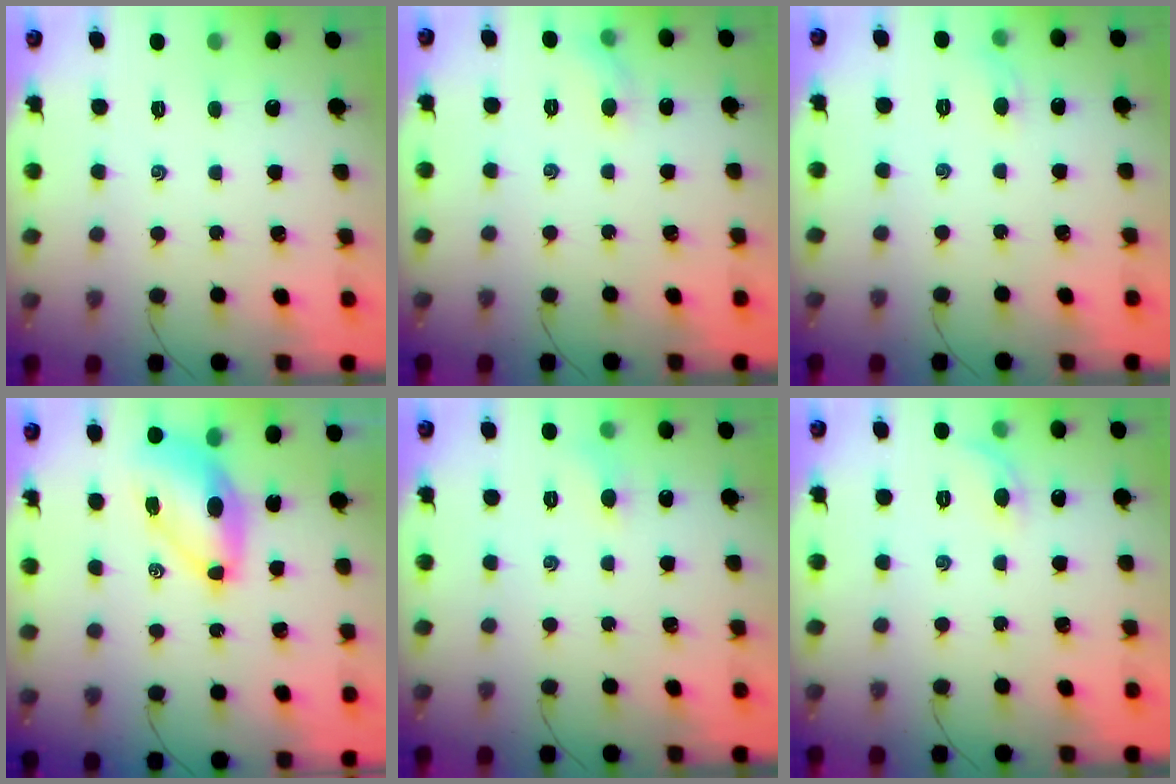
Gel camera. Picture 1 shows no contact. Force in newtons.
{"total": 4.0, "press": 3.8, "slide": 1.2}
{"total": 4.0, "press": 3.8, "slide": 1.3}
{"total": 8.0, "press": 7.8, "slide": 2.0}
{"total": 4.6, "press": 4.4, "slide": 1.6}
{"total": 4.9, "press": 4.7, "slide": 1.5}